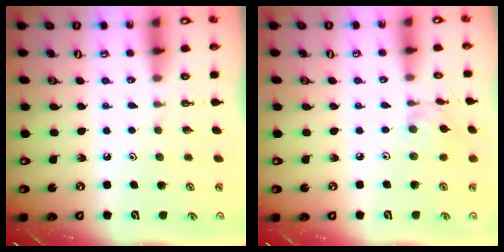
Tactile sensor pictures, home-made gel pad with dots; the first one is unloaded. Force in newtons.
{"total": 2.2, "press": 2.2, "slide": 0.0}